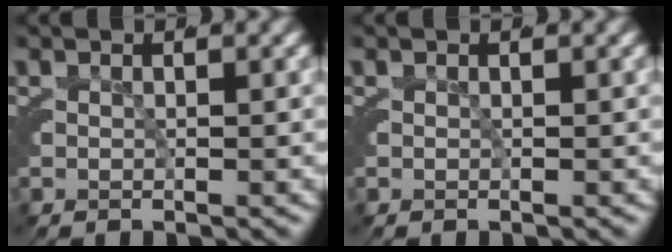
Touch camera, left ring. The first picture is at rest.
{"total": 0.0}